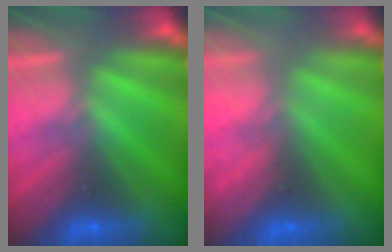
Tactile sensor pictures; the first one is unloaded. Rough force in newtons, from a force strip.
{"total": 7.8}